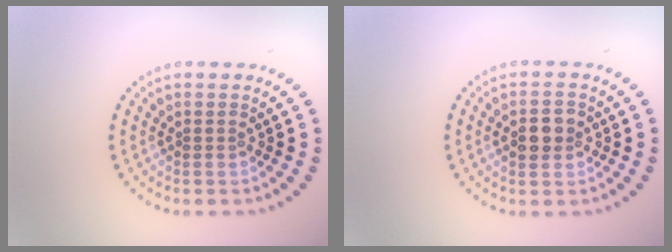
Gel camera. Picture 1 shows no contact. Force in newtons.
{"total": 2.8, "press": 2.8, "slide": 0.2}